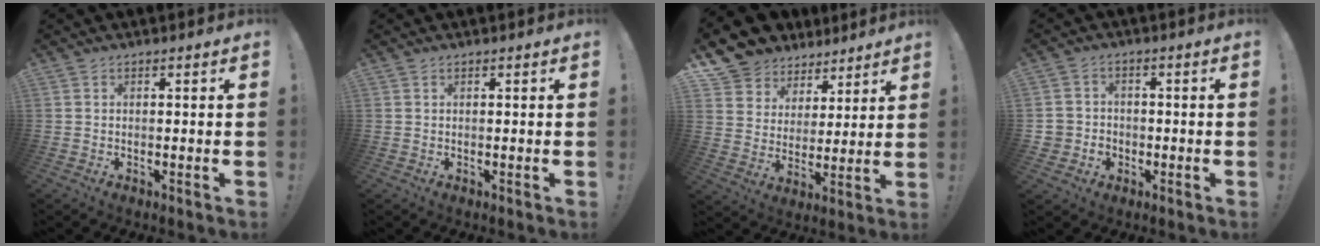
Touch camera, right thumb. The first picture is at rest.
{"total": 0.0}
{"total": 9.9, "force": [6.5, 7.4, 1.5], "torque": [-0.028, -0.060, 0.129]}
{"total": 4.6, "force": [-1.0, 4.3, 1.3], "torque": [-0.028, 0.011, -0.016]}